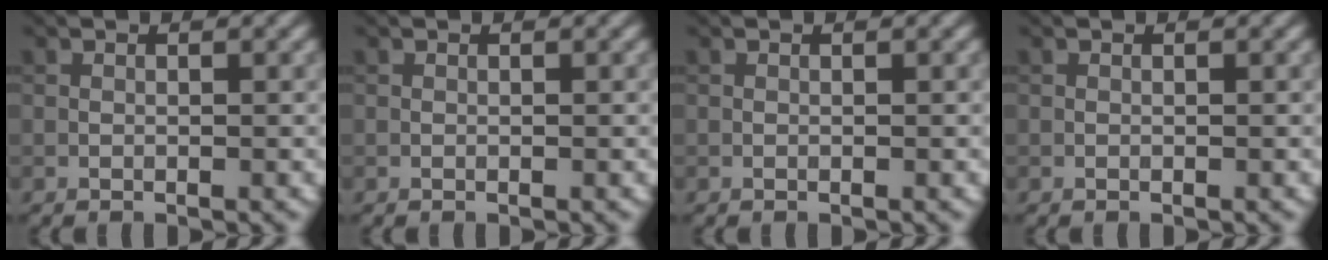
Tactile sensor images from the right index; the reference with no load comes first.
{"total": 0.0}
{"total": 0.0}
{"total": 0.0}